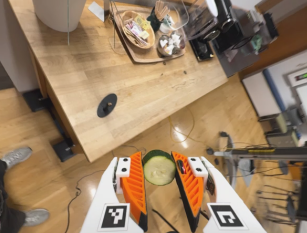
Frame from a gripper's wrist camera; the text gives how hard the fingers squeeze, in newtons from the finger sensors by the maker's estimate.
{"total": 8.2, "left": 8.1, "right": 8.3}